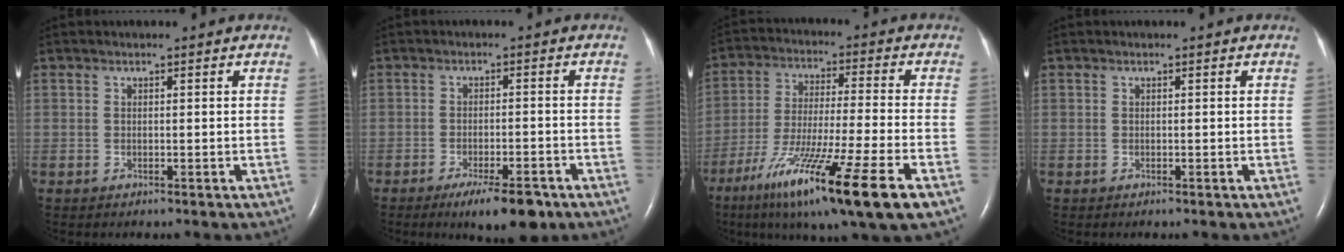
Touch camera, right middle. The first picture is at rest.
{"total": 7.3, "force": [-4.9, 1.6, 5.1], "torque": [-0.076, -0.008, -0.072]}
{"total": 18.5, "force": [-10.2, -0.1, 15.4], "torque": [-0.256, -0.056, -0.178]}
{"total": 0.0}